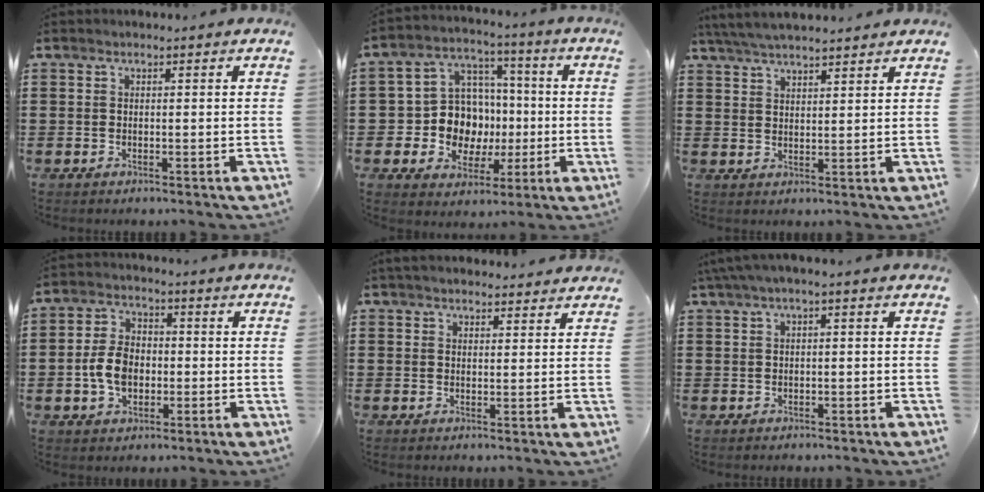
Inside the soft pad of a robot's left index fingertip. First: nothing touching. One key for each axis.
{"total": 10.5, "fx": -1.1, "fy": 9.7, "fz": 4.0, "tx": -0.109, "ty": 0.005, "tz": -0.015}
{"total": 4.5, "fx": 4.2, "fy": 0.2, "fz": 1.6, "tx": -0.043, "ty": -0.007, "tz": 0.077}
{"total": 6.5, "fx": -1.2, "fy": 4.4, "fz": 4.5, "tx": -0.113, "ty": 0.003, "tz": -0.031}
{"total": 2.6, "fx": 2.5, "fy": 0.4, "fz": 0.5, "tx": -0.015, "ty": 0.000, "tz": 0.048}
{"total": 1.8, "fx": -0.1, "fy": 0.2, "fz": 1.8, "tx": -0.036, "ty": -0.005, "tz": -0.005}